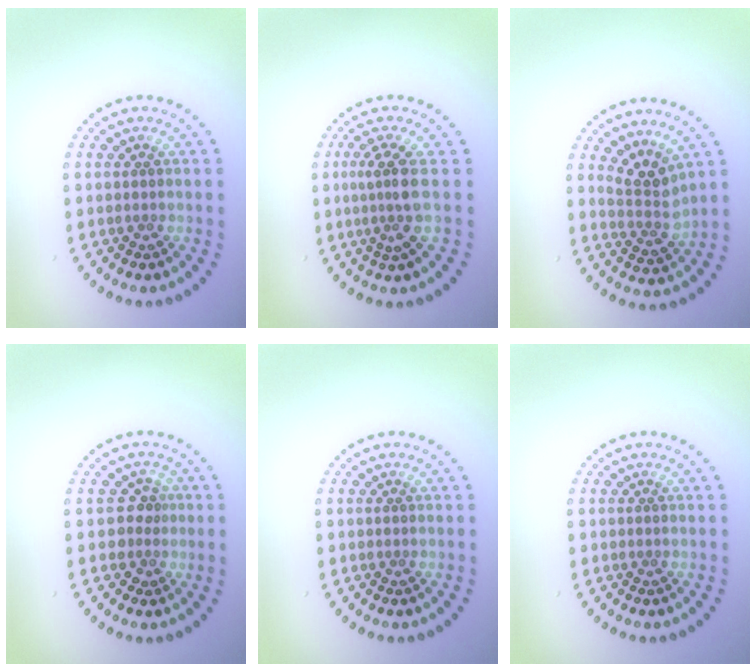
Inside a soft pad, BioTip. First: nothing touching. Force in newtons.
{"total": 2.7, "press": 2.1, "slide": 1.8}
{"total": 3.2, "press": 2.2, "slide": 2.3}
{"total": 1.8, "press": 1.3, "slide": 1.2}
{"total": 0.0}
{"total": 0.0}